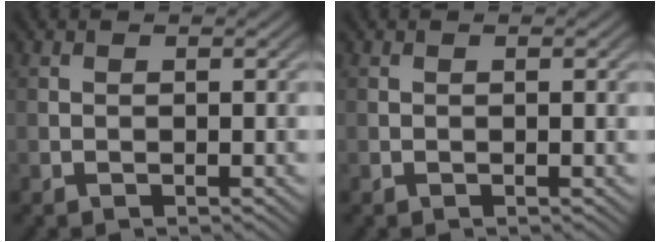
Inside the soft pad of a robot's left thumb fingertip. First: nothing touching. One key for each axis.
{"total": 0.0}